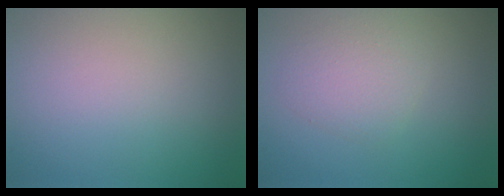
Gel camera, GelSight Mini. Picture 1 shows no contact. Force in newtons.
{"total": 2.3, "press": 2.3, "slide": 0.1}